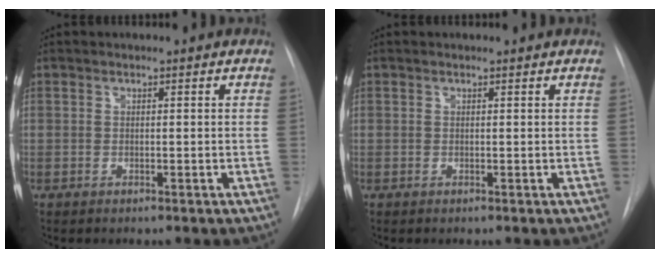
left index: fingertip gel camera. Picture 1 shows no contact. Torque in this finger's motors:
{"motor_torque": [0.26, -0.19, -0.03, 0.01]}